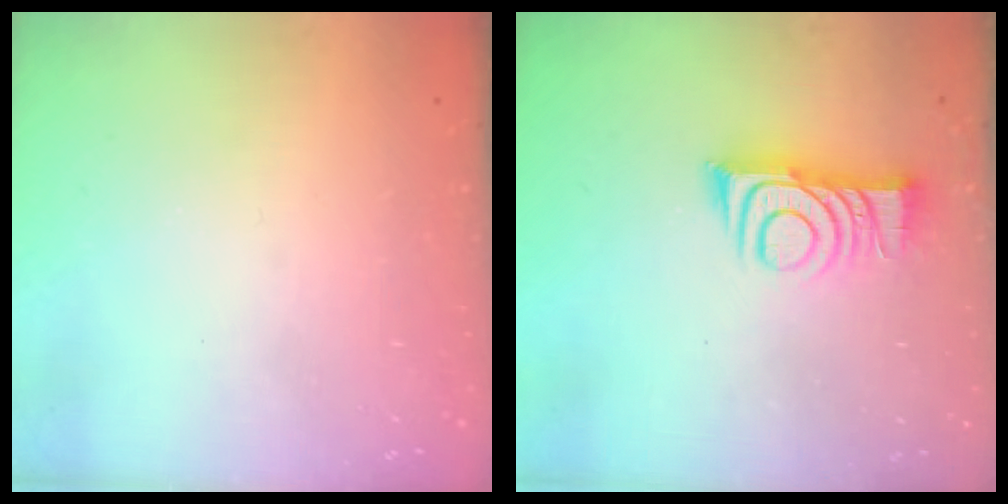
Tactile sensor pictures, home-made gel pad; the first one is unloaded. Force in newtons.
{"total": 10.2, "press": 10.2, "slide": 0.4}